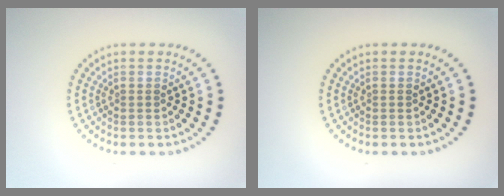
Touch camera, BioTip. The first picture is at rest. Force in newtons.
{"total": 0.0}